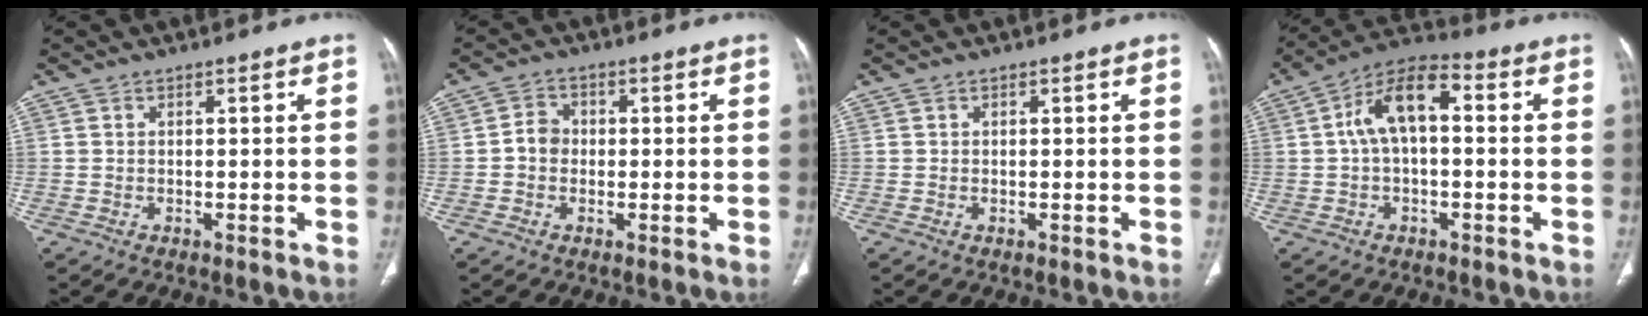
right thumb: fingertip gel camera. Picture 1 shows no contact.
{"total": 3.4, "force": [-0.4, 3.0, 1.7], "torque": [-0.016, 0.013, -0.016]}
{"total": 0.0}
{"total": 10.1, "force": [0.9, 5.1, 8.6], "torque": [-0.150, 0.035, 0.005]}